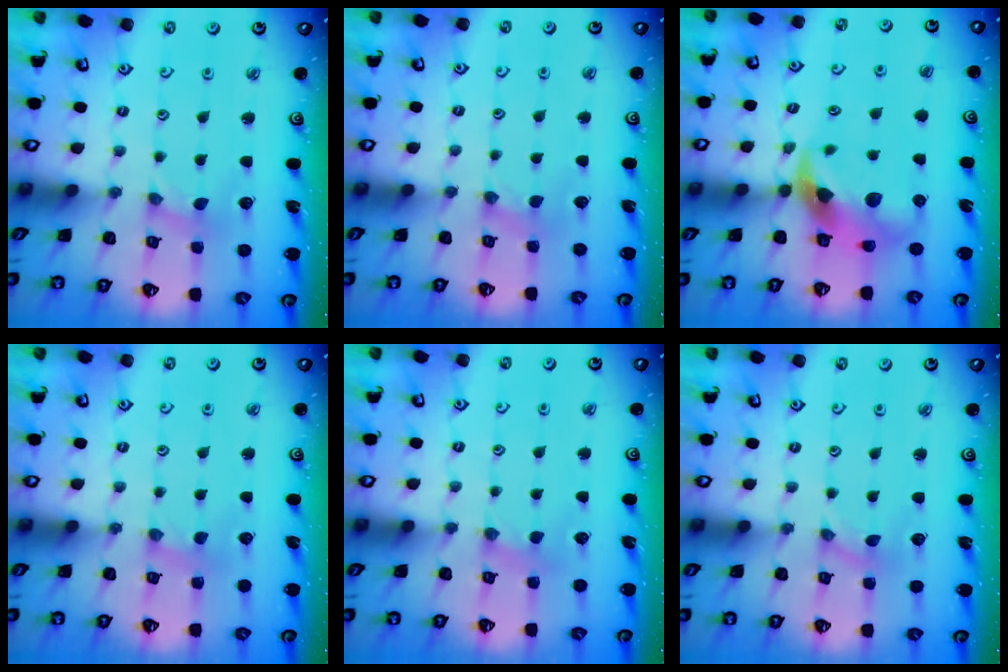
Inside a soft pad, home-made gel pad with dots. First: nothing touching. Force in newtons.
{"total": 1.9, "press": 1.8, "slide": 0.3}
{"total": 12.4, "press": 12.2, "slide": 2.2}
{"total": 2.4, "press": 2.4, "slide": 0.5}
{"total": 2.8, "press": 2.8, "slide": 0.4}
{"total": 0.0}